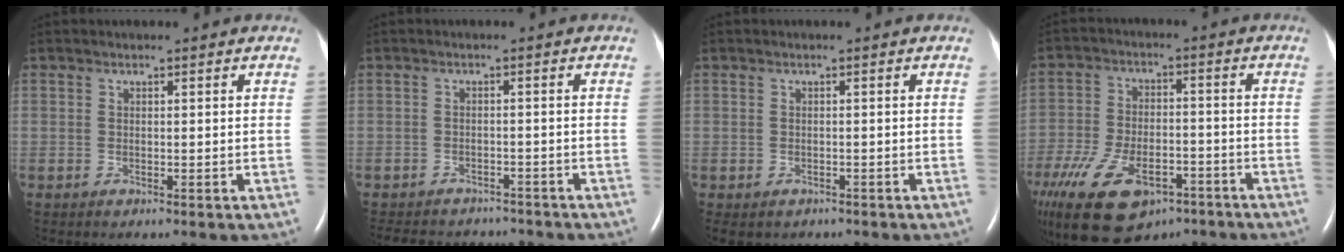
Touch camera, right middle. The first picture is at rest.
{"total": 10.1, "force": [-9.2, 3.4, 2.3], "torque": [-0.045, 0.008, -0.112]}
{"total": 2.9, "force": [-2.1, 1.8, 0.7], "torque": [-0.006, 0.000, -0.026]}
{"total": 19.8, "force": [-12.7, 10.2, 11.3], "torque": [-0.281, -0.020, -0.211]}